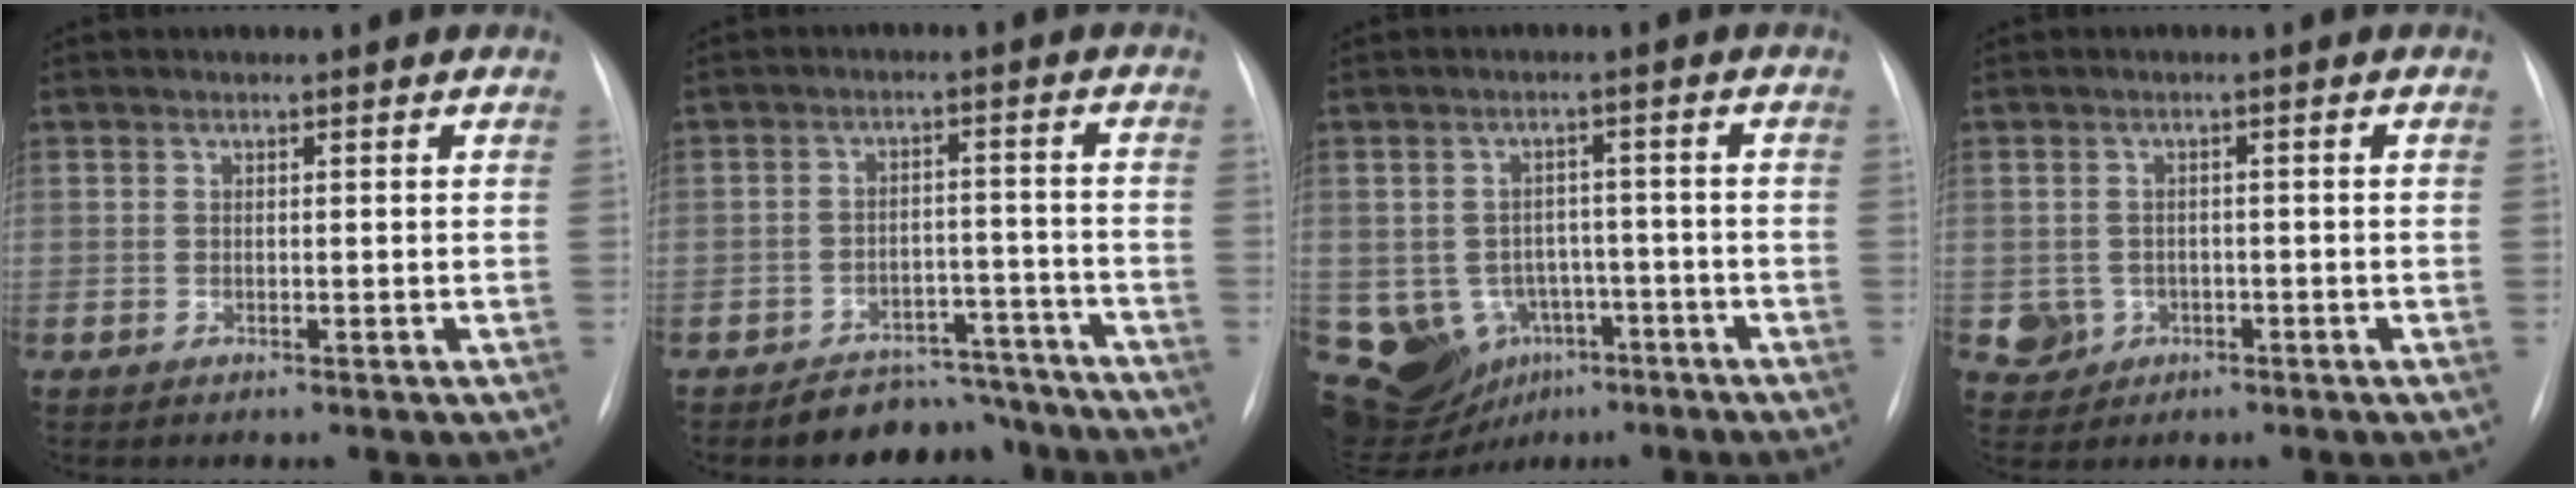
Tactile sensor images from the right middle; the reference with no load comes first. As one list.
[{"total": 7.9, "force": [-7.1, 3.6, 0.0], "torque": [0.027, 0.036, -0.101]}, {"total": 11.3, "force": [-4.9, 9.4, 3.8], "torque": [-0.076, 0.026, -0.059]}, {"total": 4.1, "force": [-1.2, 3.9, 0.4], "torque": [-0.004, 0.007, -0.013]}]